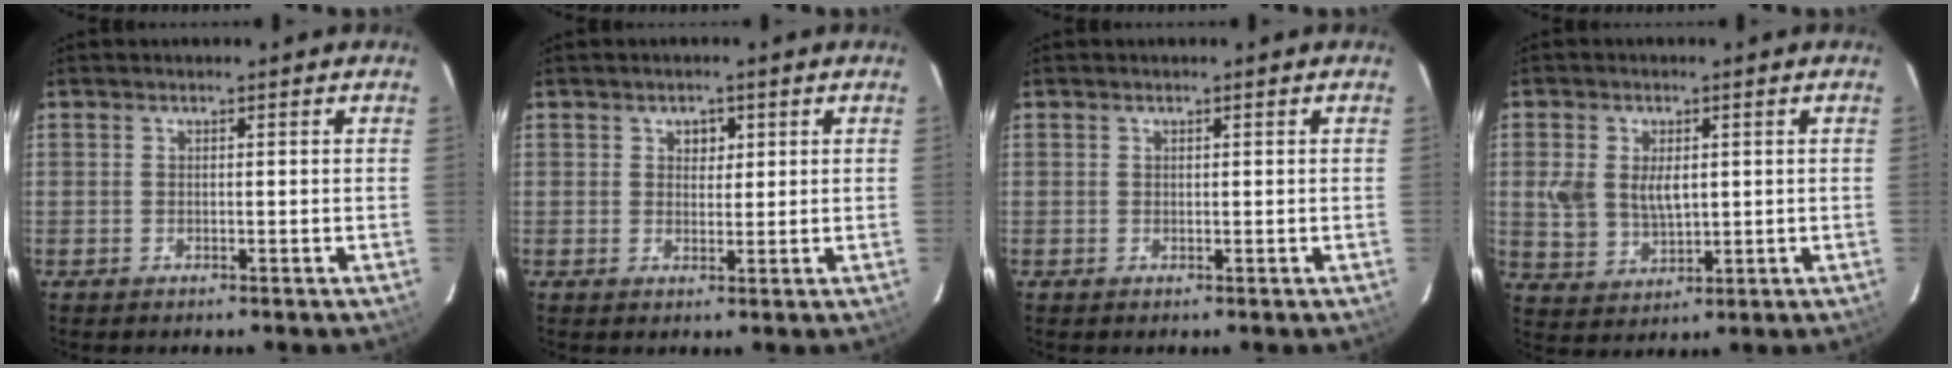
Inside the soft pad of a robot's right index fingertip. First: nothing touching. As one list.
[{"total": 2.4, "force": [1.0, 1.9, 0.9], "torque": [-0.009, 0.008, 0.017]}, {"total": 0.0}, {"total": 7.7, "force": [1.2, 5.1, 5.7], "torque": [-0.121, 0.002, 0.029]}]